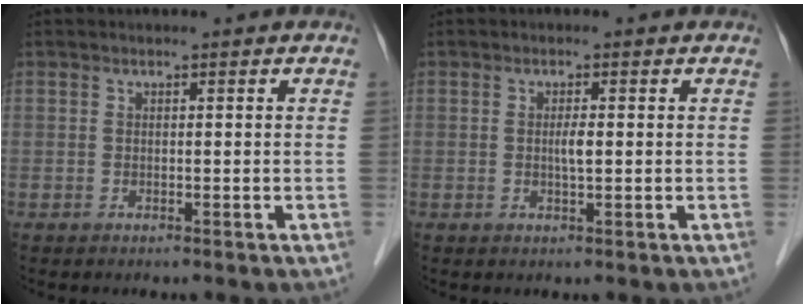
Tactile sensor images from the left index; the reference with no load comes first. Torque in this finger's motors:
{"motor_torque": [0.45, 0.22, 0.06, 0.03]}